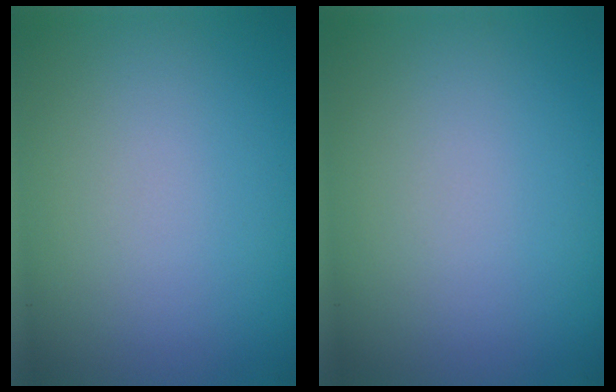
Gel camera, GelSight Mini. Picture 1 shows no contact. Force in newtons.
{"total": 0.0}